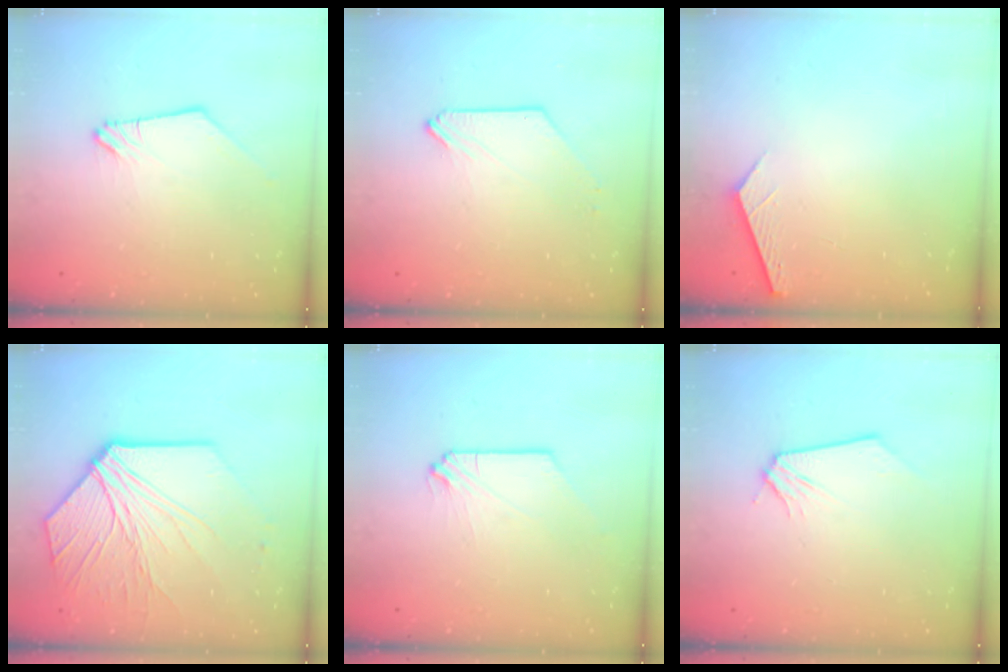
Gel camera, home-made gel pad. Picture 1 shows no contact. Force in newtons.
{"total": 0.0}
{"total": 2.8, "press": 2.8, "slide": 0.3}
{"total": 13.3, "press": 13.2, "slide": 1.7}
{"total": 0.0}
{"total": 0.0}